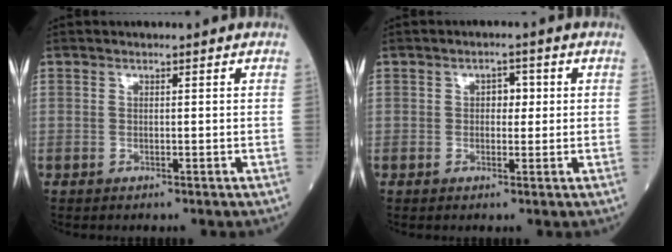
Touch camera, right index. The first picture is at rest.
{"total": 2.3, "force": [0.3, 1.5, 1.8], "torque": [-0.020, 0.009, 0.001]}